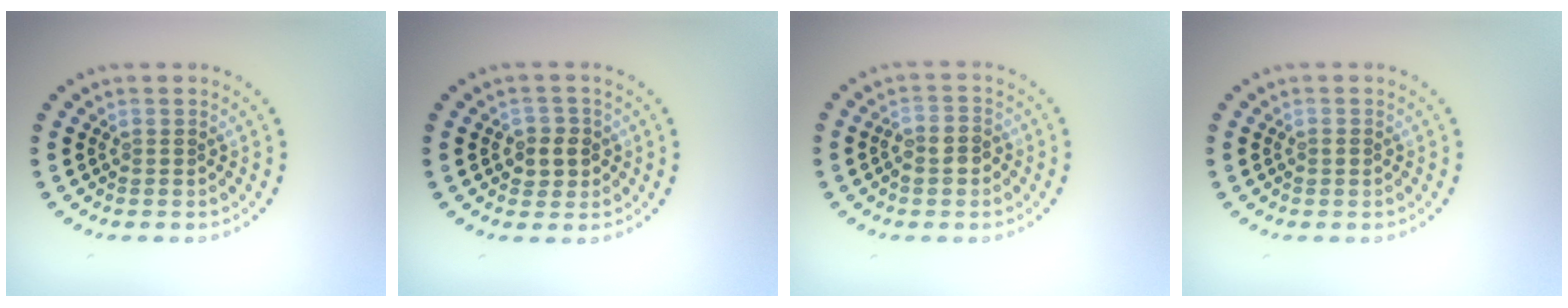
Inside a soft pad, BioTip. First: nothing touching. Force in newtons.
{"total": 2.2, "press": 2.0, "slide": 0.8}
{"total": 2.3, "press": 2.1, "slide": 0.8}
{"total": 0.8, "press": 0.8, "slide": 0.2}